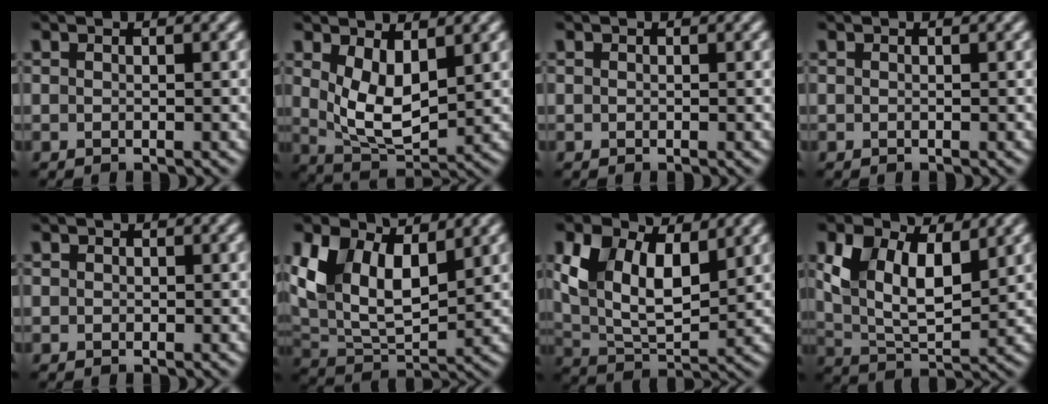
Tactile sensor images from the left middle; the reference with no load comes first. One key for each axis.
{"total": 5.2, "fx": 1.6, "fy": 2.7, "fz": 4.2, "tx": -0.090, "ty": -0.013, "tz": 0.038}
{"total": 0.0}
{"total": 0.0}
{"total": 0.6, "fx": 0.1, "fy": 0.5, "fz": 0.1, "tx": 0.003, "ty": -0.005, "tz": -0.002}
{"total": 8.8, "fx": 3.9, "fy": 4.8, "fz": 6.4, "tx": -0.135, "ty": -0.003, "tz": 0.070}
{"total": 8.9, "fx": 3.5, "fy": 4.9, "fz": 6.5, "tx": -0.137, "ty": -0.001, "tz": 0.062}
{"total": 7.9, "fx": 3.1, "fy": 4.3, "fz": 5.9, "tx": -0.122, "ty": -0.003, "tz": 0.056}